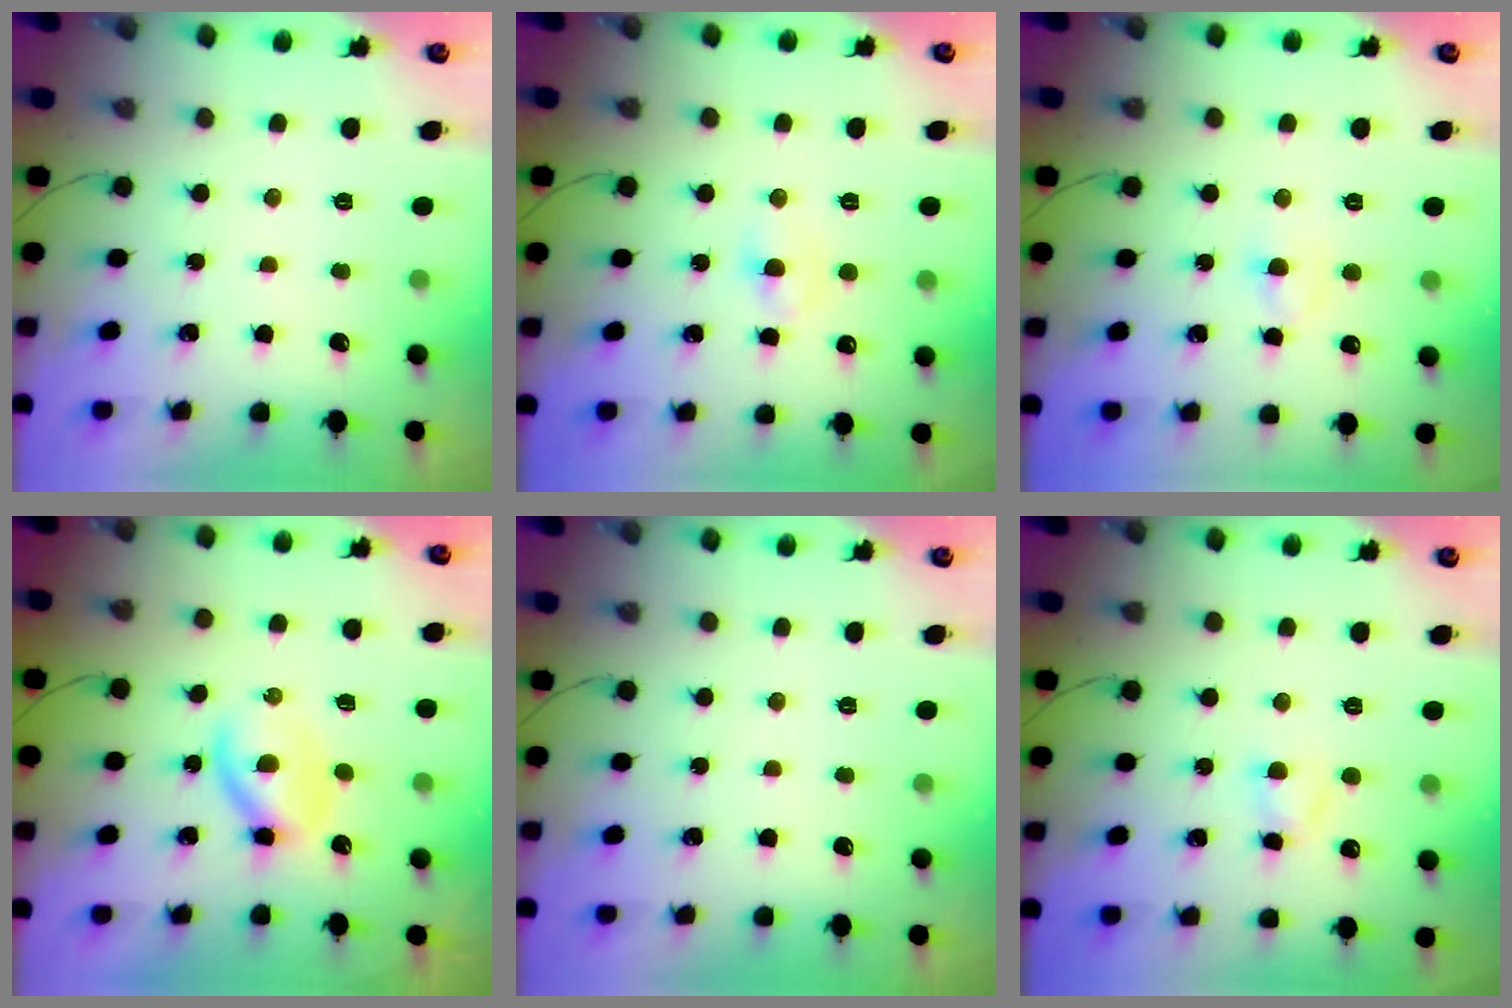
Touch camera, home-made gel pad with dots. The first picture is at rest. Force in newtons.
{"total": 2.4, "press": 2.1, "slide": 1.0}
{"total": 3.2, "press": 3.1, "slide": 0.7}
{"total": 3.9, "press": 3.9, "slide": 0.4}
{"total": 0.0}
{"total": 3.0, "press": 2.7, "slide": 1.2}